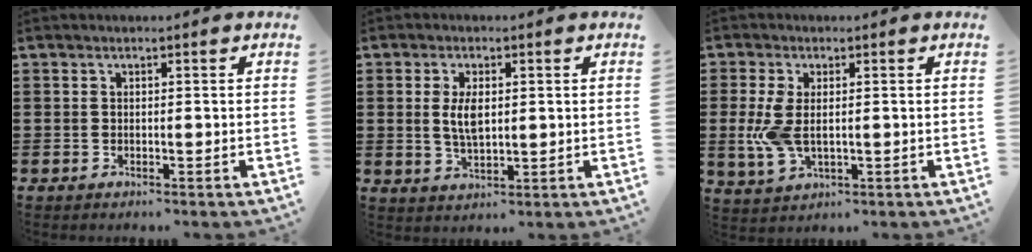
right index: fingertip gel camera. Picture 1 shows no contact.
{"total": 4.9, "force": [0.7, 2.2, 4.3], "torque": [-0.088, 0.001, 0.006]}
{"total": 6.2, "force": [0.1, 3.2, 5.3], "torque": [-0.135, -0.005, -0.005]}